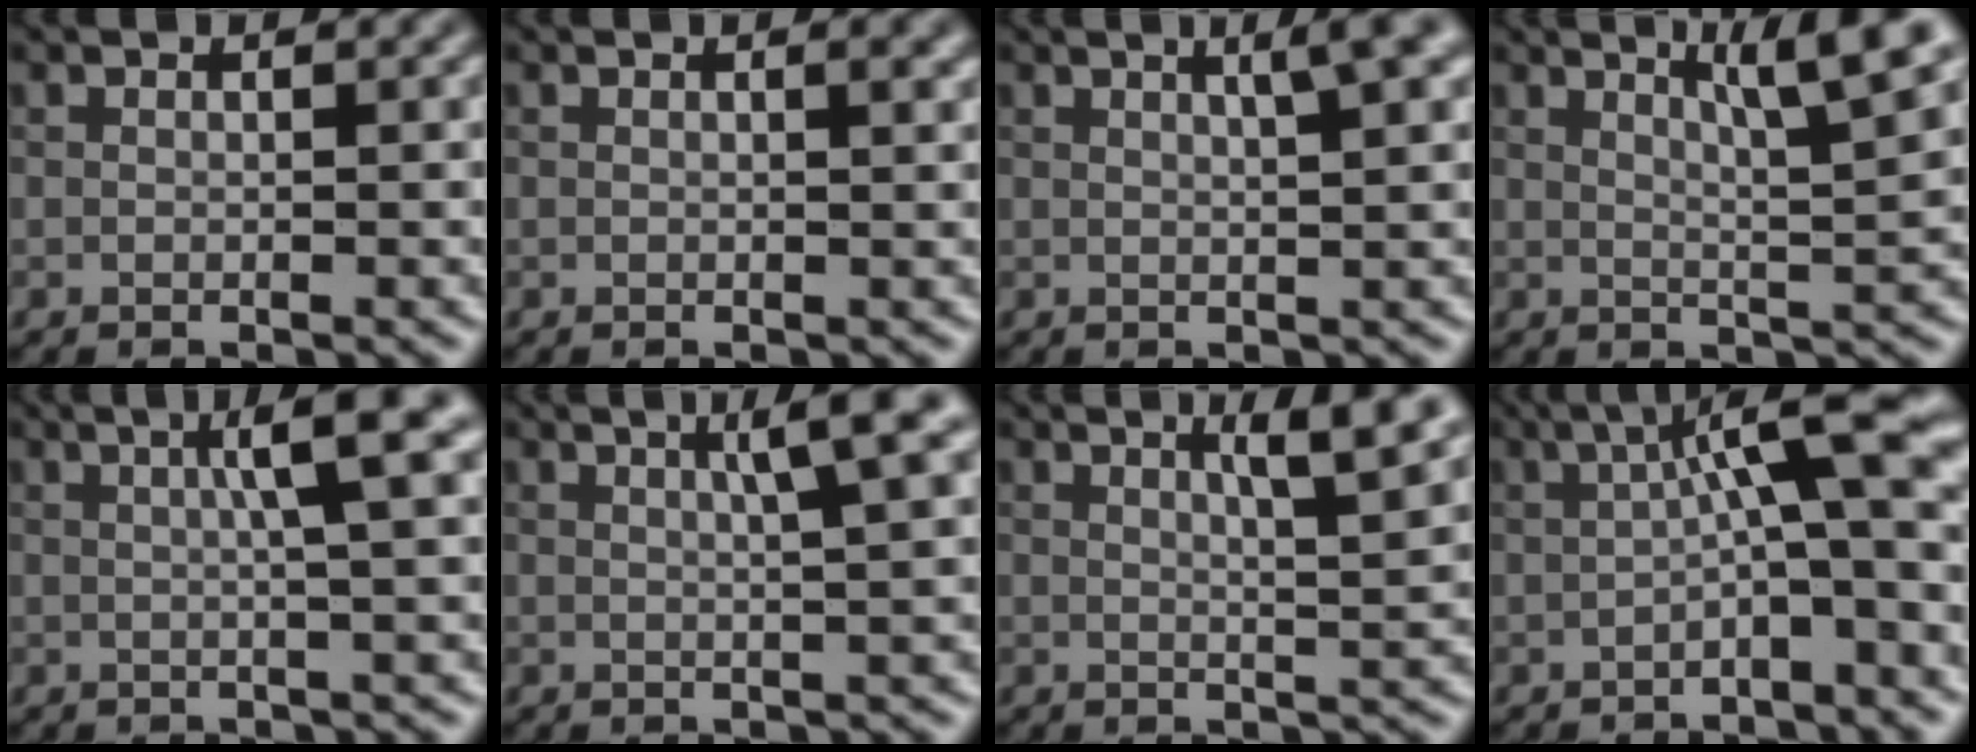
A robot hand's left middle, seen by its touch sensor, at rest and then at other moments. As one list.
[{"total": 1.2, "force": [0.4, 0.3, 1.0], "torque": [-0.012, 0.000, 0.006]}, {"total": 3.1, "force": [1.5, 0.5, 2.6], "torque": [-0.027, 0.007, 0.020]}, {"total": 6.0, "force": [3.2, 0.8, 5.0], "torque": [-0.062, 0.008, 0.054]}, {"total": 4.8, "force": [1.2, 0.6, 4.6], "torque": [-0.064, 0.016, 0.016]}, {"total": 4.2, "force": [1.6, 0.6, 3.9], "torque": [-0.048, 0.011, 0.022]}, {"total": 4.5, "force": [2.3, 0.7, 3.8], "torque": [-0.047, 0.005, 0.034]}, {"total": 7.7, "force": [0.5, 1.5, 7.5], "torque": [-0.101, 0.024, -0.005]}]